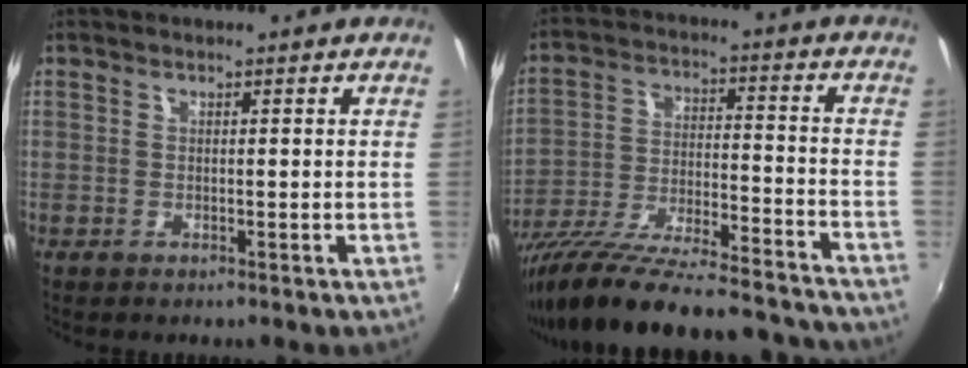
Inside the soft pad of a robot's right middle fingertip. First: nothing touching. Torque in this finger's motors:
{"motor_torque": [1.09, -1.05, 0.38, 0.21]}